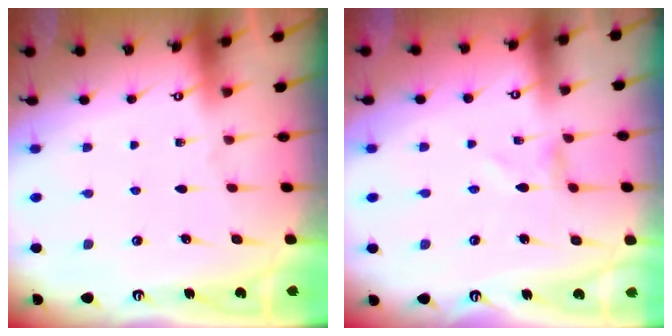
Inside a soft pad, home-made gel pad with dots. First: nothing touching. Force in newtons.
{"total": 0.8, "press": 0.8, "slide": 0.1}